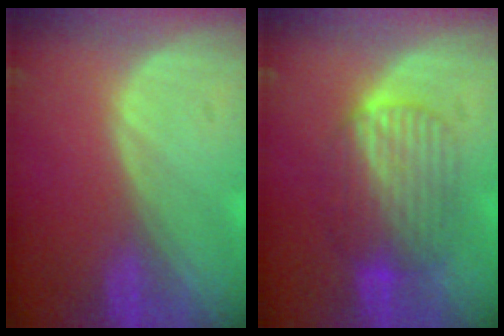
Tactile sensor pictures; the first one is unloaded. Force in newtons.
{"total": 7.1, "press": 7.1, "slide": 0.2}